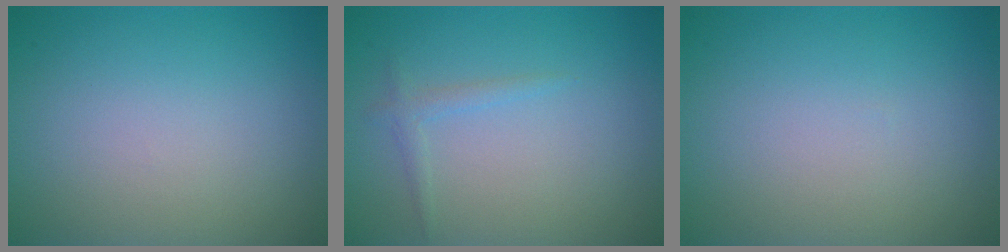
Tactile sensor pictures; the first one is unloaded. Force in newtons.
{"total": 1.1, "press": 1.1, "slide": 0.1}
{"total": 0.0}